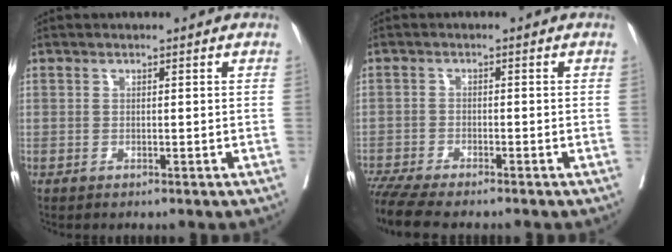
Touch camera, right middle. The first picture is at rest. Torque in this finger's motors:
{"motor_torque": [0.95, -0.95, 0.43, 0.11]}